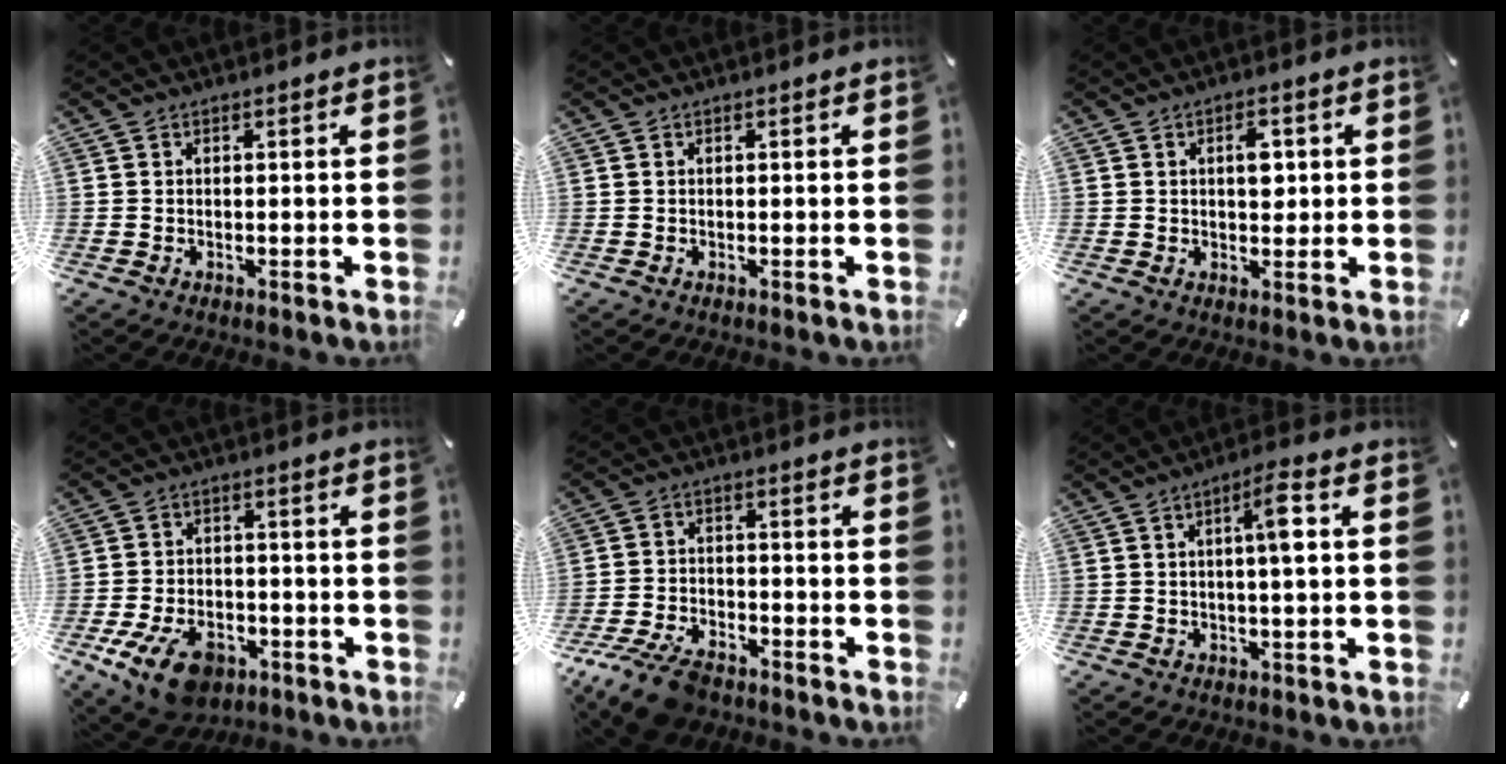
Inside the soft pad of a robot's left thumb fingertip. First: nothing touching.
{"total": 0.0}
{"total": 5.2, "force": [0.9, 3.1, 4.0], "torque": [-0.050, -0.004, 0.006]}
{"total": 10.9, "force": [-5.5, 6.9, 6.5], "torque": [-0.130, 0.028, -0.094]}
{"total": 9.9, "force": [-7.4, 4.3, 4.9], "torque": [-0.098, 0.035, -0.140]}
{"total": 6.8, "force": [1.1, 1.0, 6.6], "torque": [-0.118, 0.006, 0.010]}